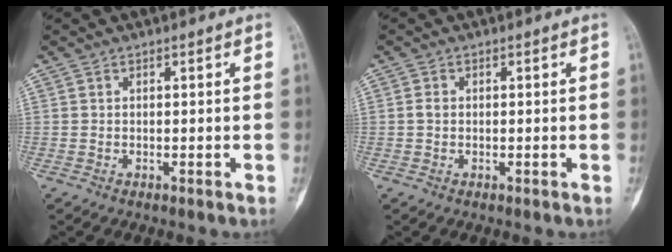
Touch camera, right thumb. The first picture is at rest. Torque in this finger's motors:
{"motor_torque": [0.07, 0.52, 0.22, -0.13, -0.02]}